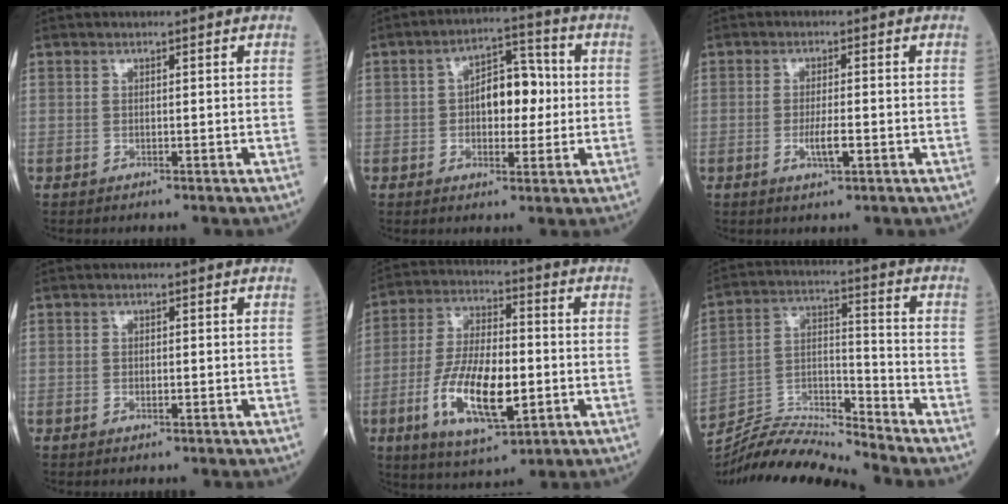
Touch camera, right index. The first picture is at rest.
{"total": 7.8, "force": [0.2, 4.0, 6.7], "torque": [-0.103, 0.023, 0.000]}
{"total": 3.3, "force": [-1.0, 0.5, 3.1], "torque": [-0.057, -0.003, -0.018]}
{"total": 1.0, "force": [-0.3, 0.4, 0.8], "torque": [-0.014, -0.001, -0.006]}
{"total": 14.2, "force": [-3.7, 4.8, 12.9], "torque": [-0.254, -0.010, -0.064]}
{"total": 11.8, "force": [-11.6, -1.4, 1.3], "torque": [-0.023, 0.032, -0.218]}